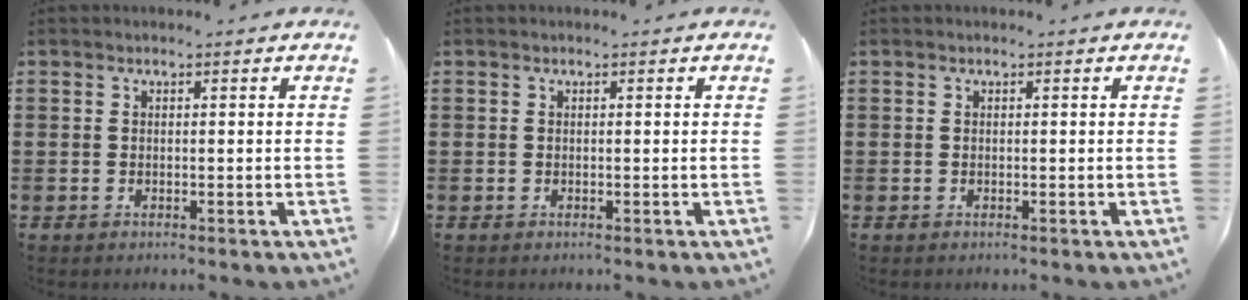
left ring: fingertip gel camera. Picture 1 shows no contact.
{"total": 0.0}
{"total": 0.0}